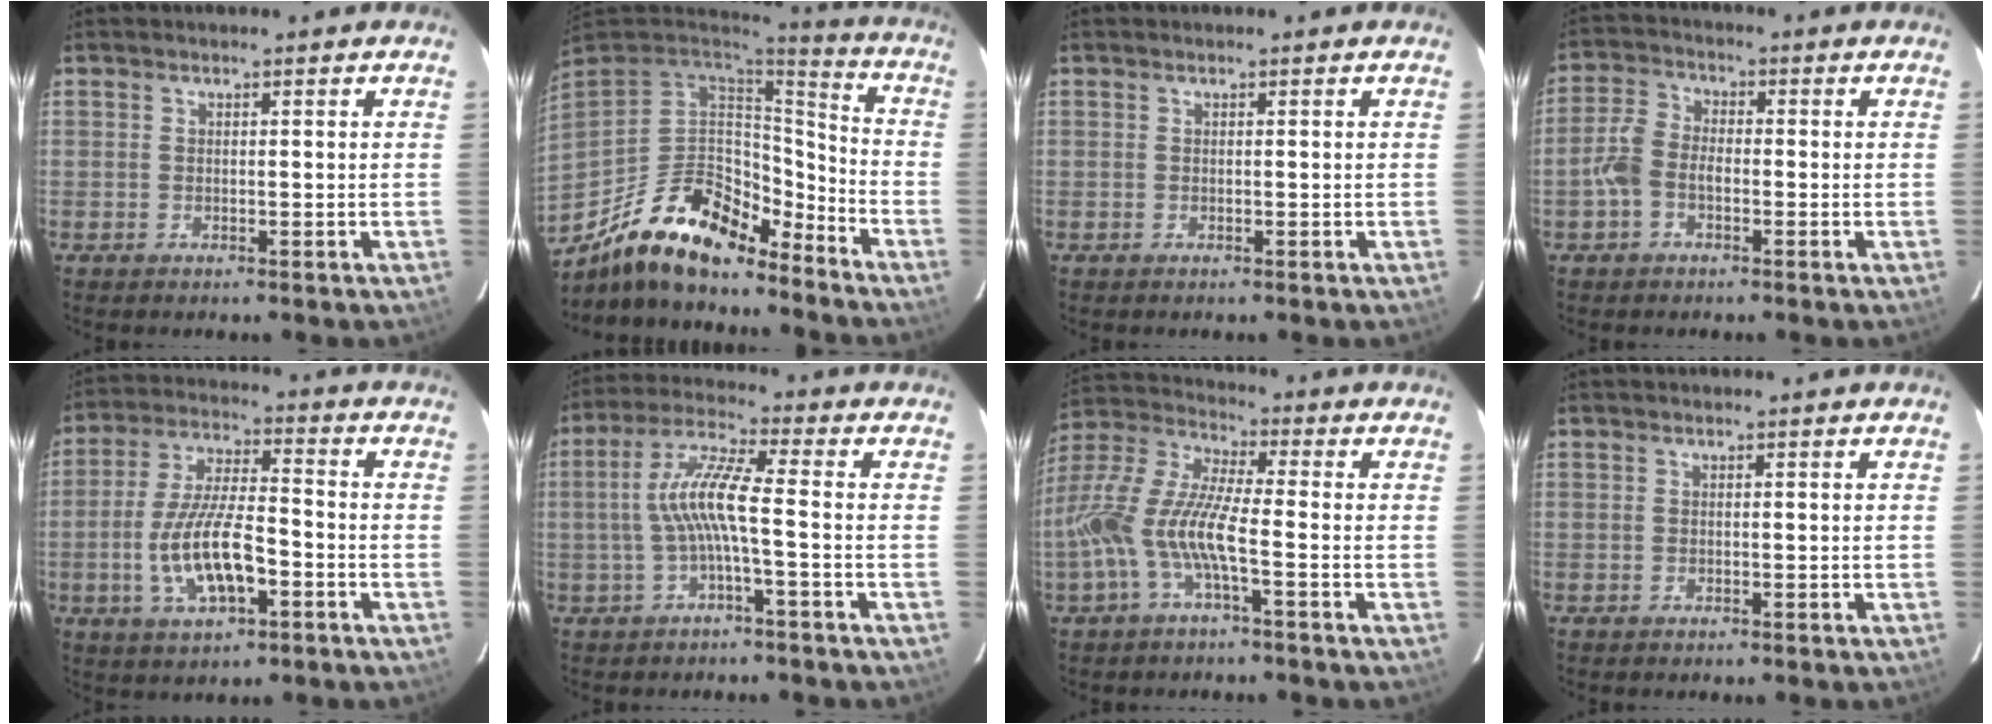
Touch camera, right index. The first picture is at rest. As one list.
[{"total": 20.8, "force": [-14.8, 8.3, 12.0], "torque": [-0.245, -0.006, -0.256]}, {"total": 0.0}, {"total": 5.3, "force": [-2.0, 3.4, 3.6], "torque": [-0.081, 0.013, -0.040]}, {"total": 13.0, "force": [-4.2, 4.3, 11.5], "torque": [-0.234, -0.005, -0.071]}, {"total": 8.0, "force": [-1.6, 0.2, 7.8], "torque": [-0.171, 0.013, -0.028]}, {"total": 12.3, "force": [-3.8, 2.0, 11.5], "torque": [-0.247, 0.000, -0.078]}, {"total": 0.0}]